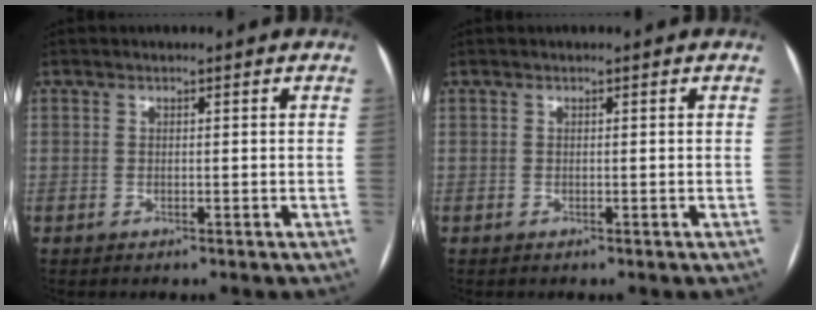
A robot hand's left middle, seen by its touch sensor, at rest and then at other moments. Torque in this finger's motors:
{"motor_torque": [-0.01, 0.01, 0.00, 0.00]}